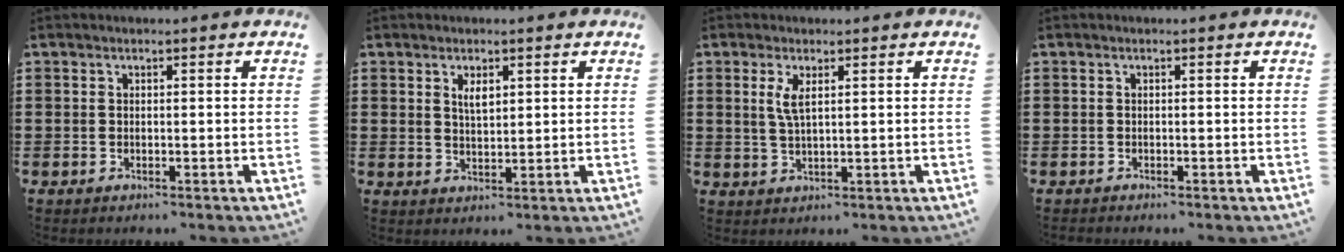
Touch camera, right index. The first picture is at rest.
{"total": 2.5, "force": [1.3, 1.0, 1.9], "torque": [-0.032, 0.001, 0.020]}
{"total": 3.0, "force": [1.1, 0.8, 2.7], "torque": [-0.057, 0.005, 0.018]}
{"total": 0.0}